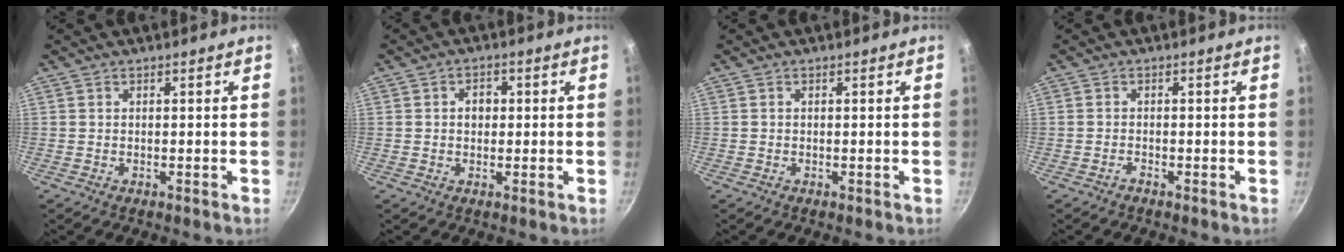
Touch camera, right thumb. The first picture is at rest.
{"total": 2.9, "force": [0.2, 2.4, 1.7], "torque": [-0.009, 0.005, 0.001]}
{"total": 0.0}
{"total": 0.7, "force": [-0.7, 0.2, 0.2], "torque": [-0.007, 0.005, -0.017]}